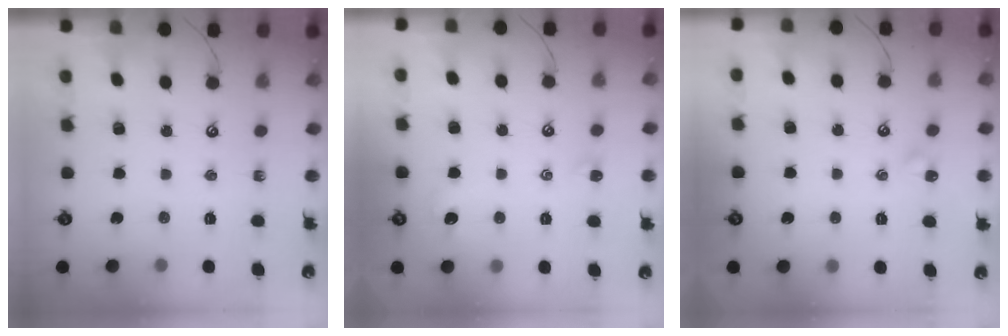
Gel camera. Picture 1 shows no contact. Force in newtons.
{"total": 2.0, "press": 1.9, "slide": 0.5}
{"total": 1.8, "press": 1.7, "slide": 0.5}